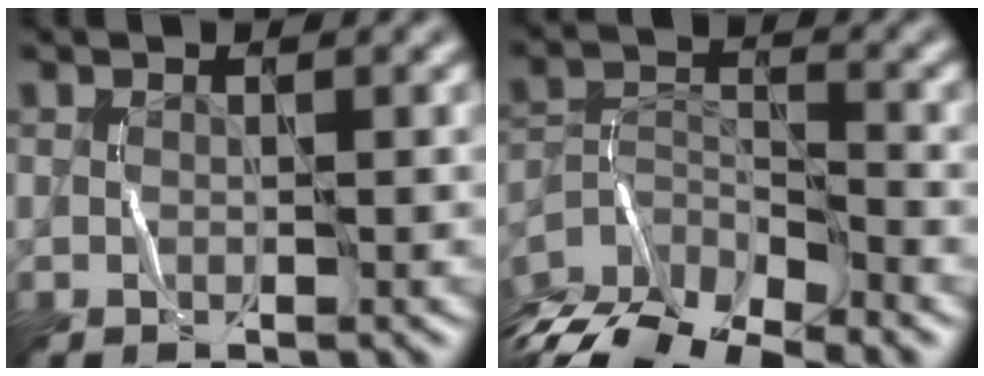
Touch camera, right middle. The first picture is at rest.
{"total": 9.6, "force": [-8.0, 2.8, 4.4], "torque": [-0.082, -0.014, -0.145]}